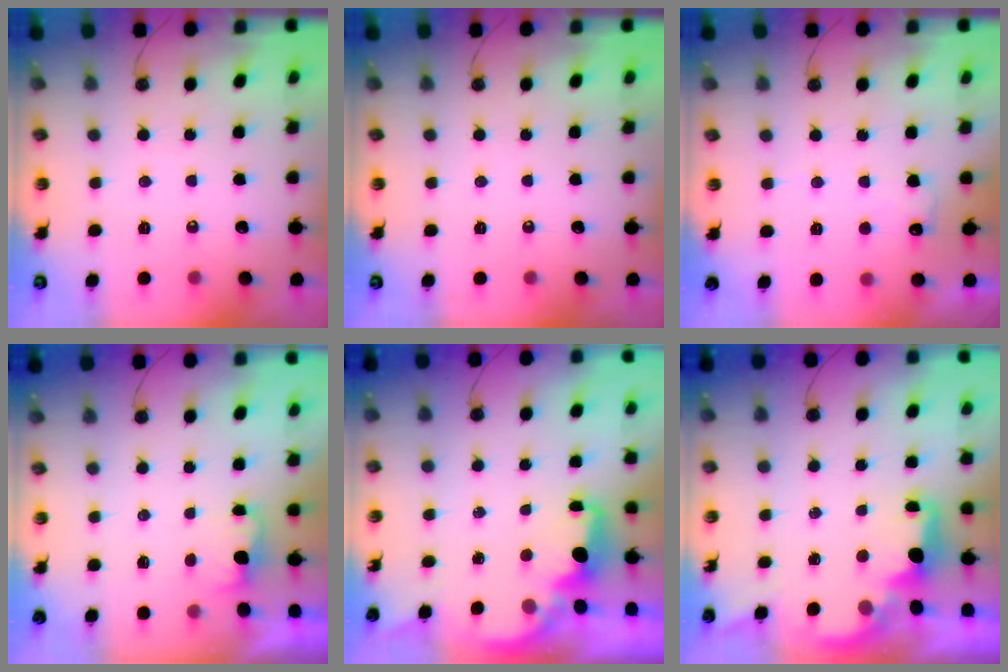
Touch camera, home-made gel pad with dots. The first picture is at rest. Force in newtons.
{"total": 0.0}
{"total": 7.1, "press": 7.1, "slide": 0.8}
{"total": 1.4, "press": 1.2, "slide": 0.8}
{"total": 2.8, "press": 2.7, "slide": 0.9}
{"total": 2.2, "press": 2.0, "slide": 0.8}